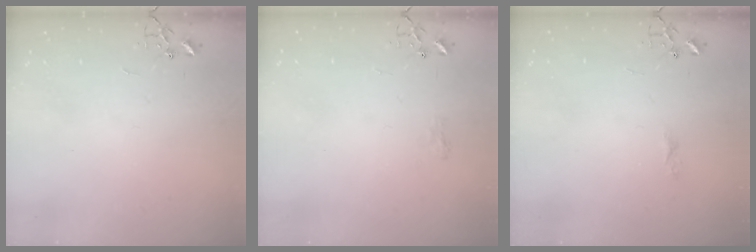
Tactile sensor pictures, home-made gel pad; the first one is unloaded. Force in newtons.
{"total": 6.3, "press": 6.3, "slide": 0.8}
{"total": 3.6, "press": 3.5, "slide": 0.5}